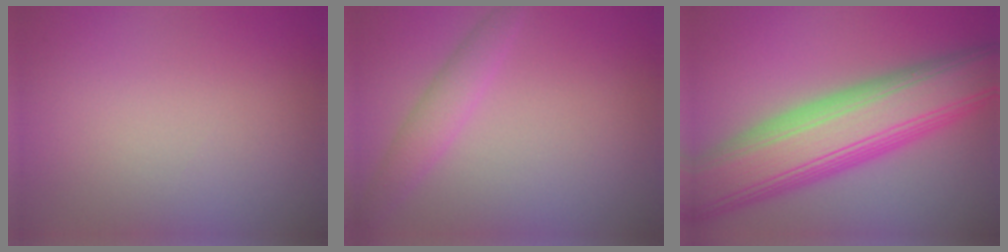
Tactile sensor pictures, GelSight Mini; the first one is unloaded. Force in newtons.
{"total": 2.3, "press": 2.3, "slide": 0.1}
{"total": 11.7, "press": 11.6, "slide": 0.3}